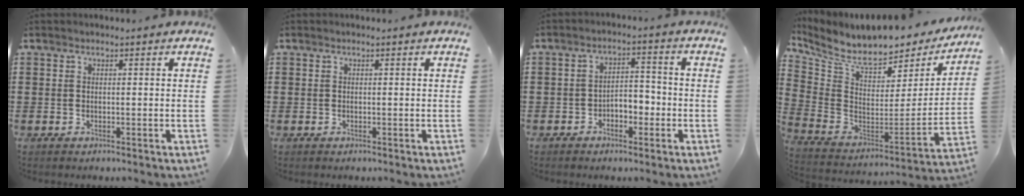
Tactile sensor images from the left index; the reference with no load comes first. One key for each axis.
{"total": 0.0}
{"total": 3.1, "fx": -2.0, "fy": 1.7, "fz": 1.6, "tx": -0.033, "ty": 0.007, "tz": -0.043}
{"total": 7.5, "fx": 6.2, "fy": 2.1, "fz": 3.6, "tx": -0.096, "ty": -0.054, "tz": 0.103}